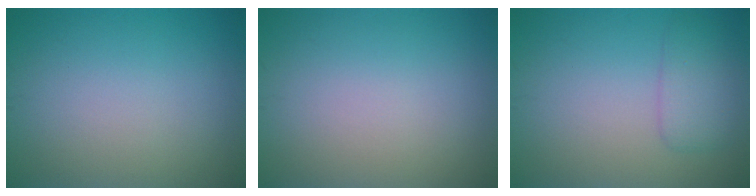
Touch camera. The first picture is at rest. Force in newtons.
{"total": 0.0}
{"total": 2.6, "press": 2.6, "slide": 0.0}